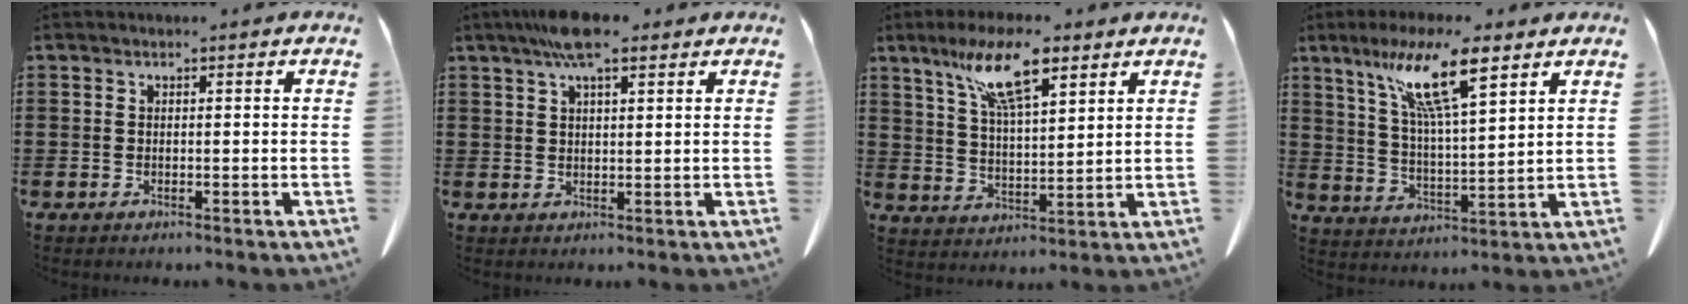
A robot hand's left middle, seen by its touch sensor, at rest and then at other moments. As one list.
[{"total": 6.3, "force": [3.9, 1.6, 4.6], "torque": [-0.100, 0.006, 0.070]}, {"total": 10.4, "force": [6.8, 2.8, 7.4], "torque": [-0.150, -0.007, 0.118]}, {"total": 11.9, "force": [7.7, 1.9, 8.8], "torque": [-0.189, -0.012, 0.132]}]